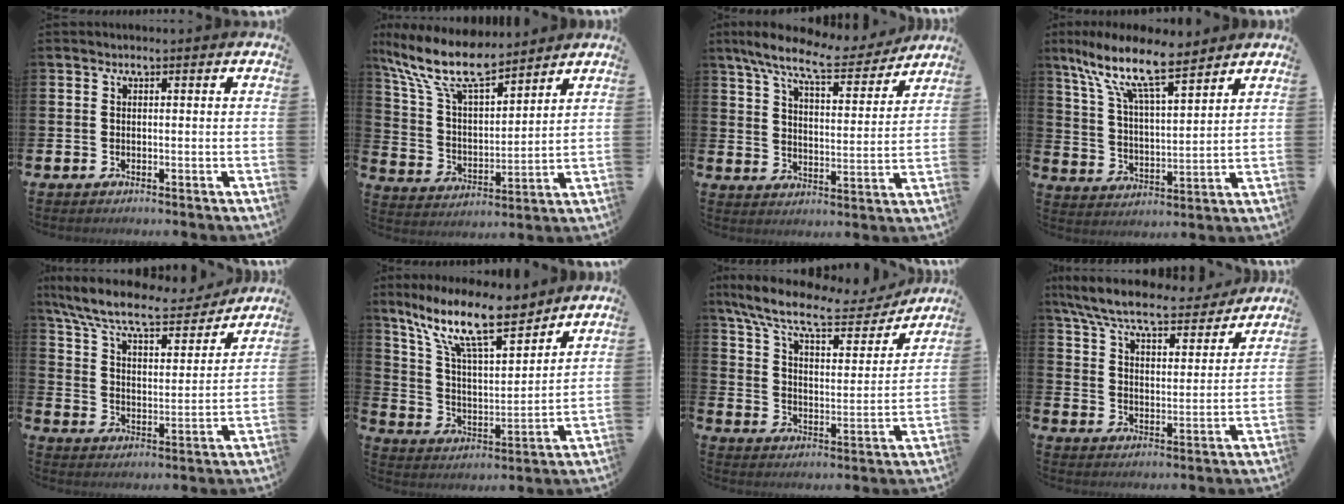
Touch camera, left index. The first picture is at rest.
{"total": 11.5, "force": [9.7, 2.8, 5.5], "torque": [-0.144, -0.048, 0.172]}
{"total": 9.7, "force": [8.7, 1.6, 4.0], "torque": [-0.097, -0.050, 0.150]}
{"total": 11.1, "force": [8.9, 2.6, 6.2], "torque": [-0.146, -0.040, 0.152]}
{"total": 9.3, "force": [8.5, 1.6, 3.5], "torque": [-0.109, -0.054, 0.144]}
{"total": 13.4, "force": [10.1, 3.6, 8.0], "torque": [-0.174, -0.046, 0.176]}
{"total": 10.4, "force": [9.1, 2.2, 4.6], "torque": [-0.122, -0.054, 0.152]}
{"total": 8.3, "force": [7.5, 1.2, 3.4], "torque": [-0.099, -0.047, 0.129]}